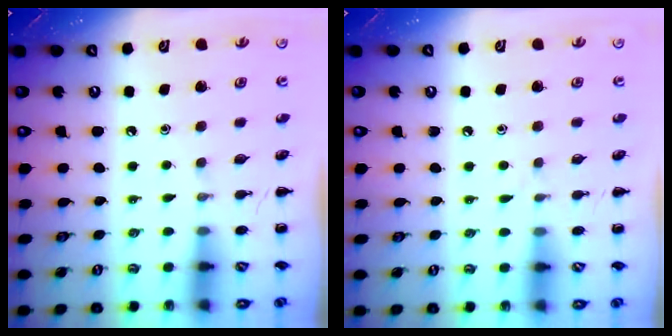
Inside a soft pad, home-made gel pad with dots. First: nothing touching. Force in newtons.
{"total": 2.8, "press": 2.6, "slide": 1.0}